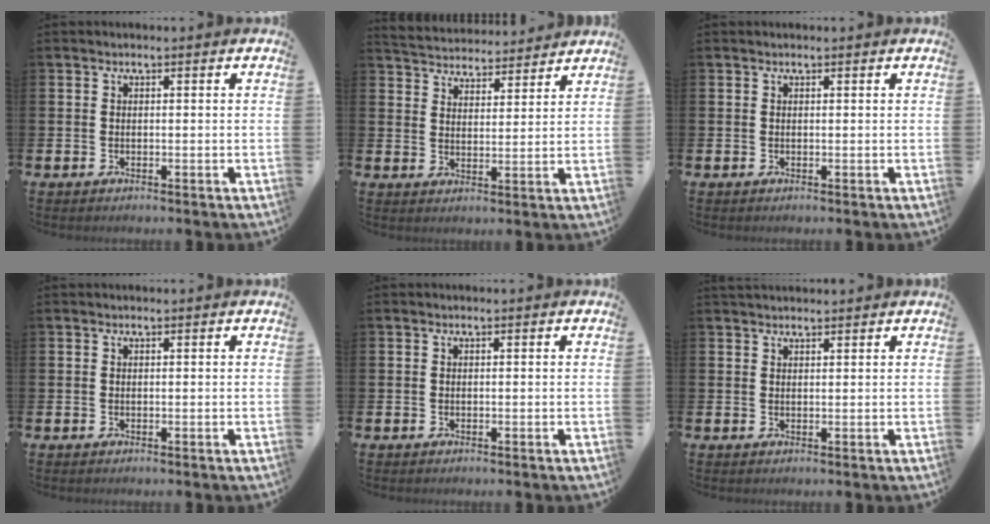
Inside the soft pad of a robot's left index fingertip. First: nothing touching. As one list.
[{"total": 4.8, "force": [4.7, 0.9, -0.3], "torque": [-0.020, -0.033, 0.084]}, {"total": 0.0}, {"total": 0.0}, {"total": 0.0}, {"total": 1.5, "force": [1.5, 0.3, 0.2], "torque": [0.003, -0.004, 0.025]}]